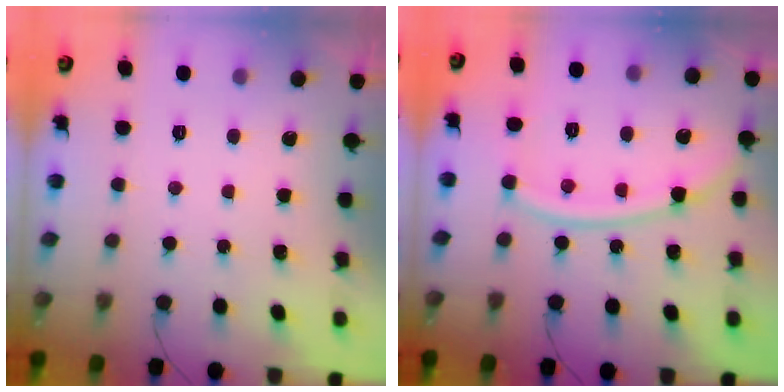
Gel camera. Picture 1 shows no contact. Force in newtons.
{"total": 11.2, "press": 11.1, "slide": 1.4}